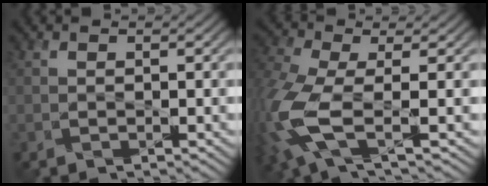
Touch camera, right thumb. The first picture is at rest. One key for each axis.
{"total": 9.5, "fx": -2.3, "fy": 3.8, "fz": 8.4, "tx": -0.222, "ty": -0.021, "tz": -0.053}